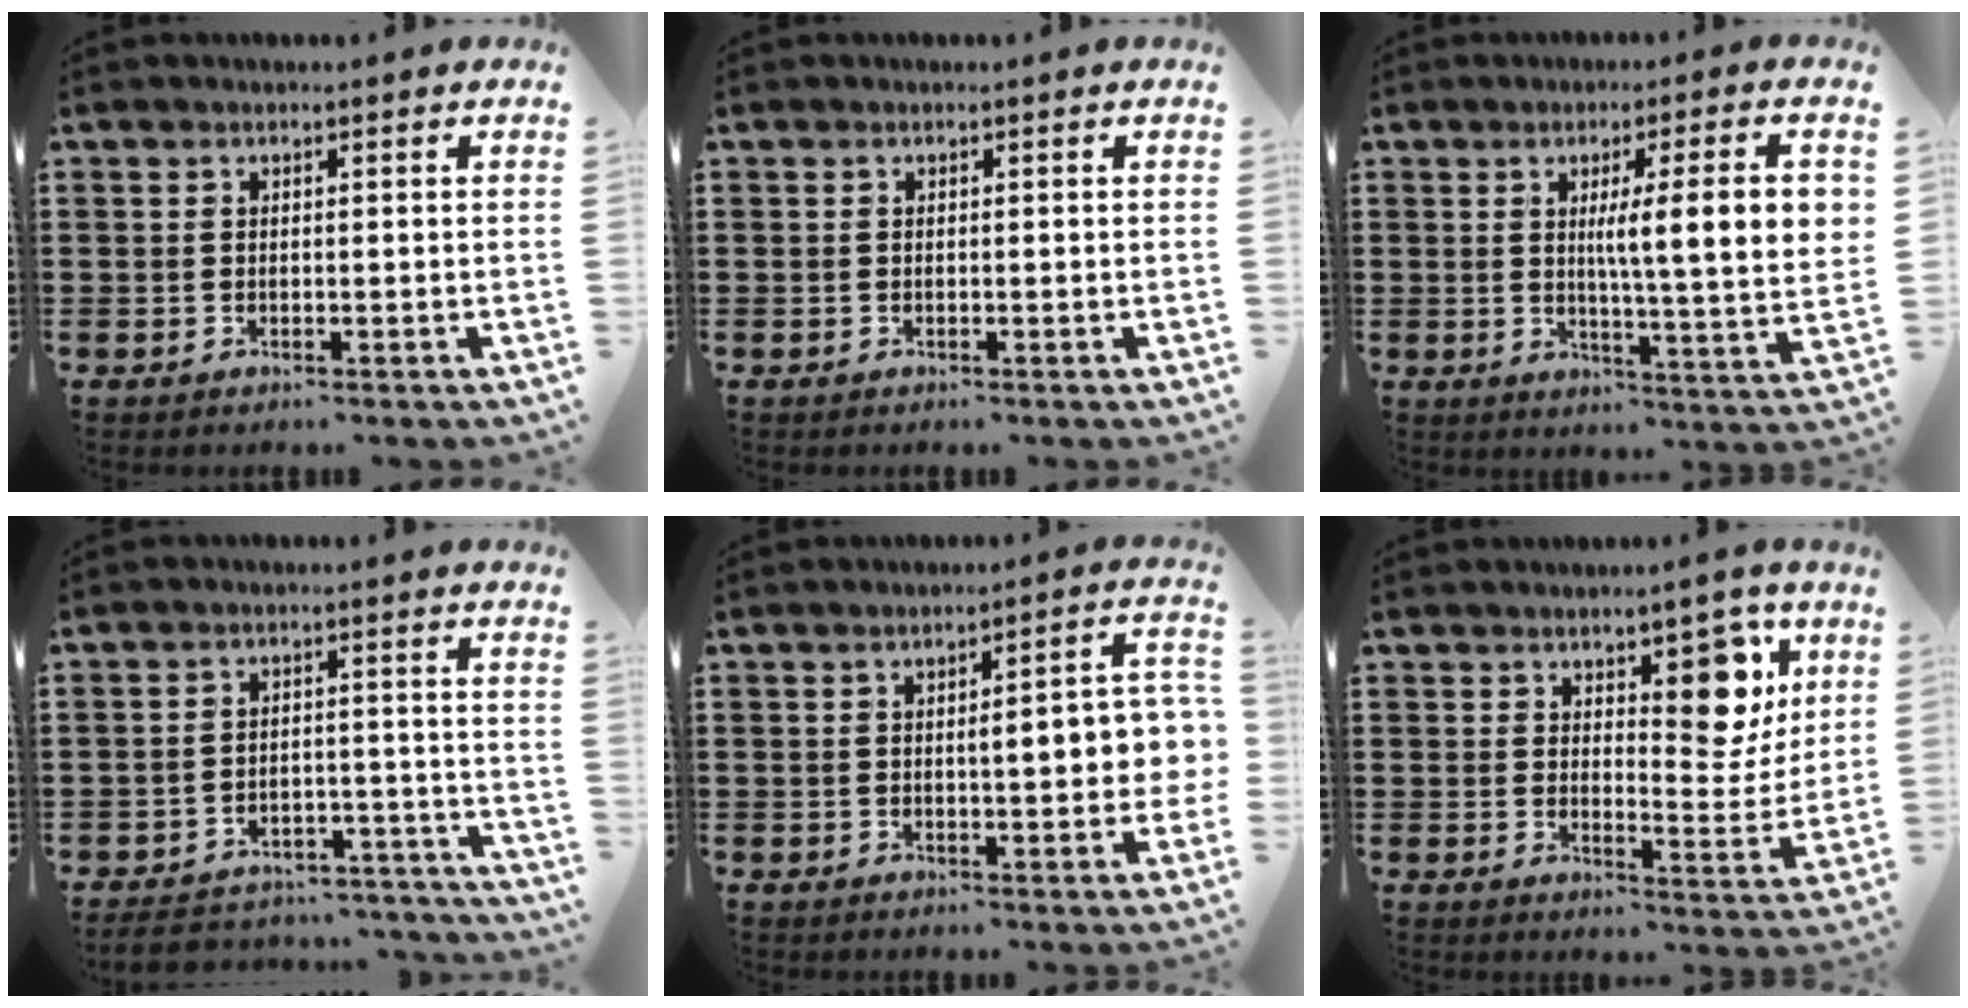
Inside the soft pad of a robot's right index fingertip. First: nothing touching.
{"total": 0.0}
{"total": 9.7, "force": [2.3, 1.0, 9.4], "torque": [-0.160, 0.000, 0.029]}
{"total": 5.0, "force": [-4.8, 0.9, 1.3], "torque": [-0.027, 0.007, -0.095]}
{"total": 6.7, "force": [-0.2, 1.4, 6.6], "torque": [-0.090, -0.007, -0.009]}
{"total": 8.9, "force": [4.9, 4.3, 6.1], "torque": [-0.076, -0.021, 0.078]}